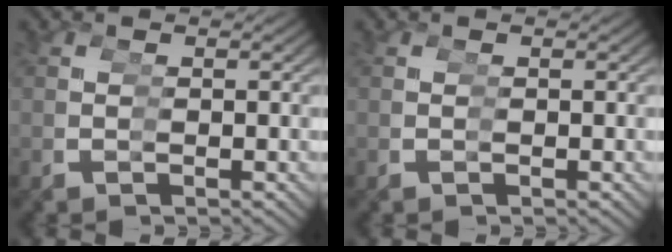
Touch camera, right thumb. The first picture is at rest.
{"total": 0.0}